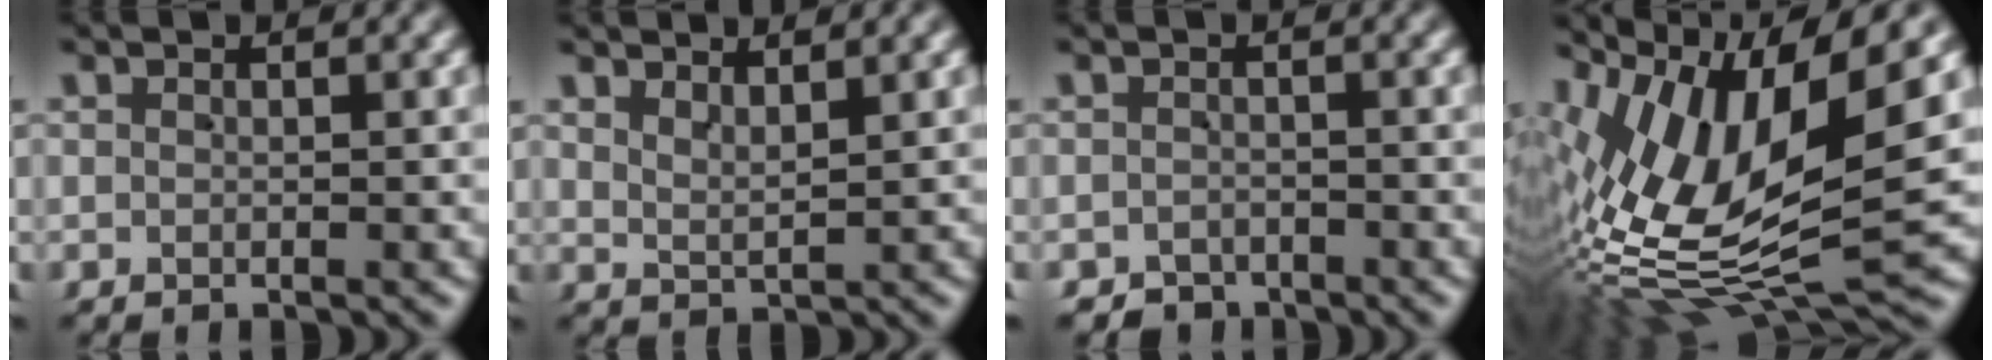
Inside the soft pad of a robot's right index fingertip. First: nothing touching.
{"total": 2.2, "force": [2.2, 0.0, 0.5], "torque": [-0.013, 0.003, 0.043]}
{"total": 3.1, "force": [-2.8, 1.3, -0.2], "torque": [0.017, -0.007, -0.050]}
{"total": 12.6, "force": [0.4, 7.0, 10.5], "torque": [-0.188, -0.019, 0.013]}